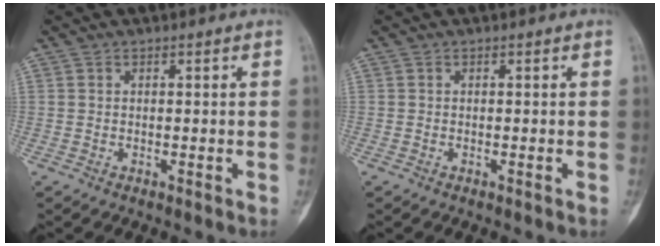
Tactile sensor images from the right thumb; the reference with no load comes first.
{"total": 0.0}